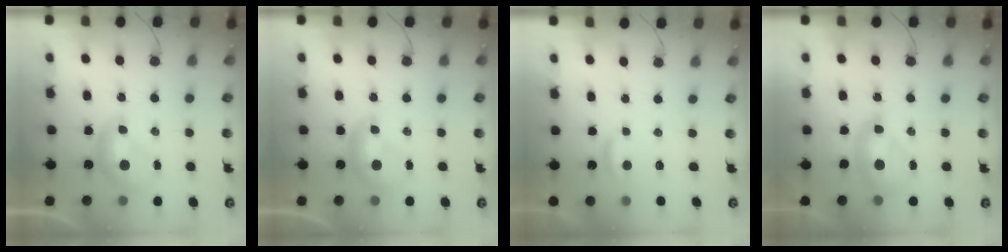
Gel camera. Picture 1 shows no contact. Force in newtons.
{"total": 0.0}
{"total": 2.3, "press": 2.3, "slide": 0.4}
{"total": 2.6, "press": 2.6, "slide": 0.6}